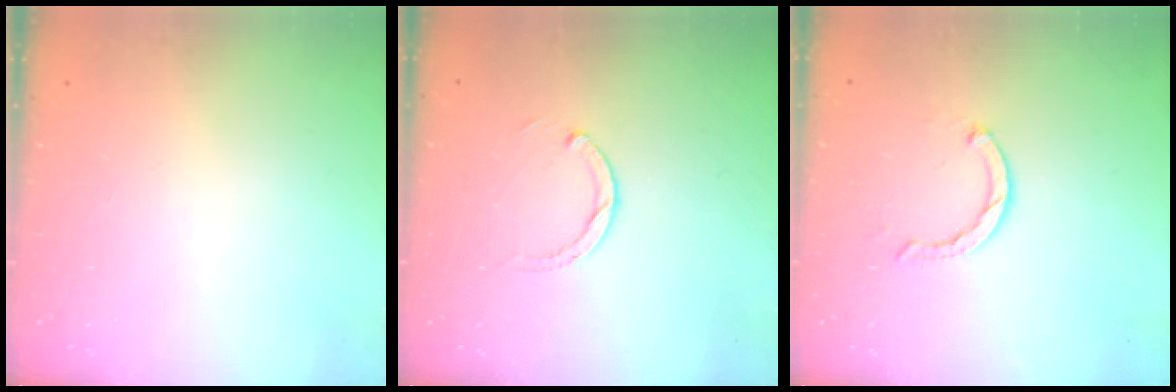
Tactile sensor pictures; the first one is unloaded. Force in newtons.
{"total": 2.5, "press": 2.5, "slide": 0.3}
{"total": 2.3, "press": 2.3, "slide": 0.3}